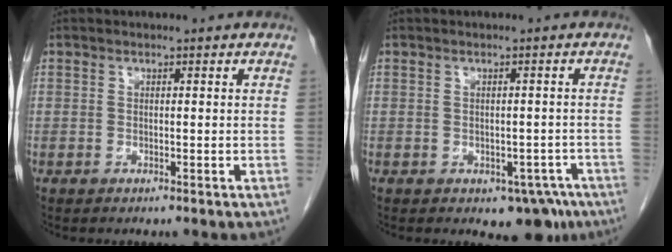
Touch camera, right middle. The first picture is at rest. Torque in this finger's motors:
{"motor_torque": [0.49, -0.22, 0.02, 0.03]}